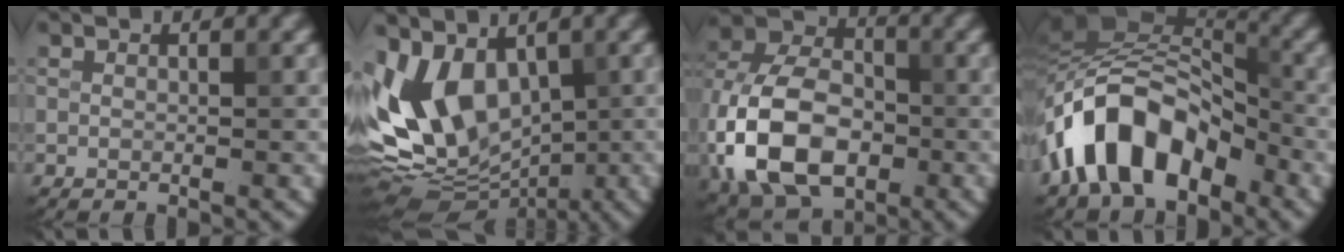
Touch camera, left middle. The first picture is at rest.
{"total": 10.5, "force": [0.4, 7.2, 7.7], "torque": [-0.141, -0.009, 0.002]}
{"total": 13.7, "force": [-3.9, 8.9, 9.7], "torque": [-0.212, -0.007, -0.085]}
{"total": 10.4, "force": [-4.8, 5.9, 7.1], "torque": [-0.117, 0.021, -0.097]}